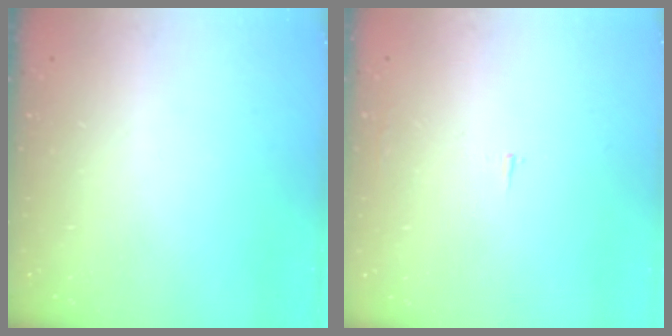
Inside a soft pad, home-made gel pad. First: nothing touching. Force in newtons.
{"total": 2.3, "press": 2.3, "slide": 0.2}